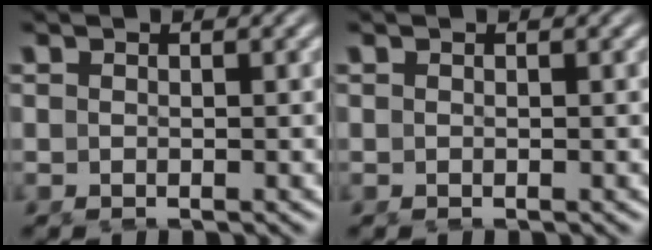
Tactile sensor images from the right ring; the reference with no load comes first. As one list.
[{"total": 0.0}]